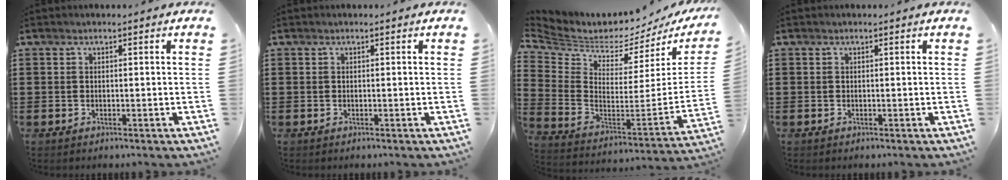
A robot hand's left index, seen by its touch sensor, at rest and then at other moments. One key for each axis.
{"total": 0.0}
{"total": 2.8, "fx": 2.3, "fy": 1.2, "fz": 1.0, "tx": -0.045, "ty": -0.043, "tz": 0.031}
{"total": 0.0}